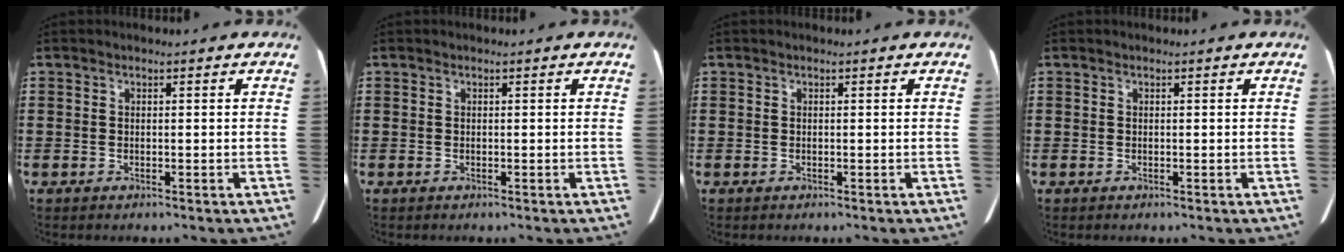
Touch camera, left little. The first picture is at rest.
{"total": 0.0}
{"total": 0.0}
{"total": 0.0}